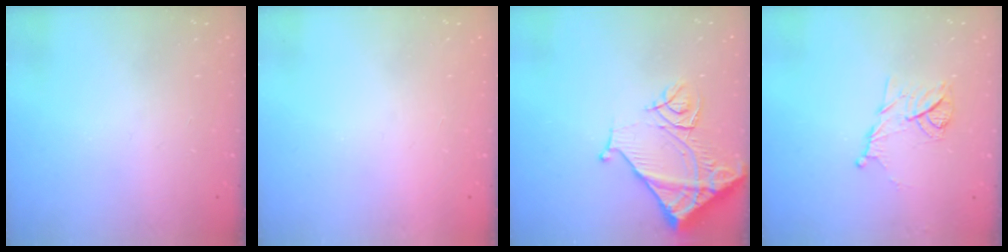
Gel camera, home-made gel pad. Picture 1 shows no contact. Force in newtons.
{"total": 1.6, "press": 1.5, "slide": 0.1}
{"total": 12.4, "press": 12.3, "slide": 1.6}
{"total": 10.0, "press": 10.0, "slide": 1.0}